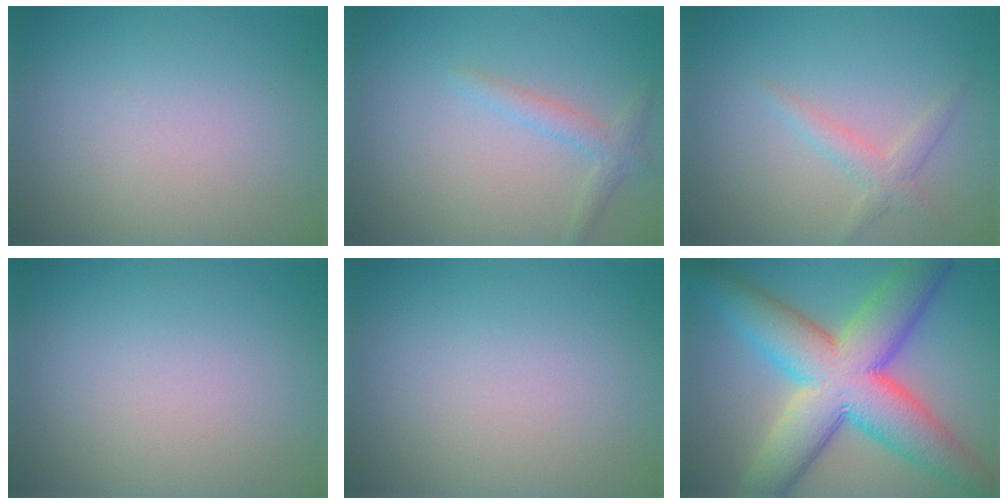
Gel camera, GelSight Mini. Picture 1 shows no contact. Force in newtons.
{"total": 1.8, "press": 1.8, "slide": 0.1}
{"total": 1.8, "press": 1.8, "slide": 0.1}
{"total": 0.0}
{"total": 0.0}
{"total": 13.2, "press": 13.2, "slide": 0.4}